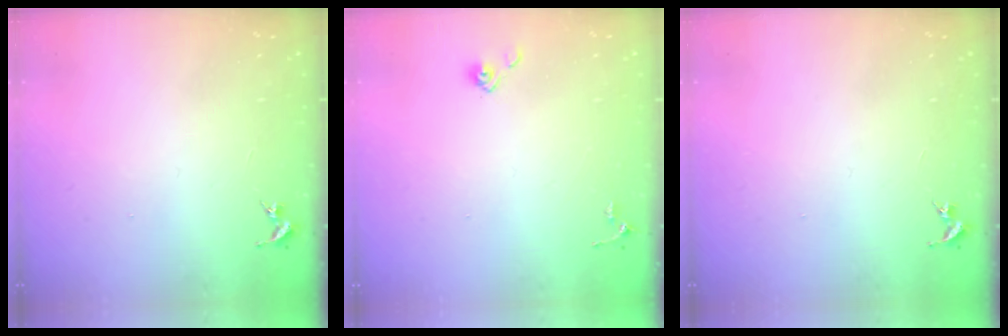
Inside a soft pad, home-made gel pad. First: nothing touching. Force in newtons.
{"total": 3.3, "press": 3.3, "slide": 0.4}
{"total": 0.0}